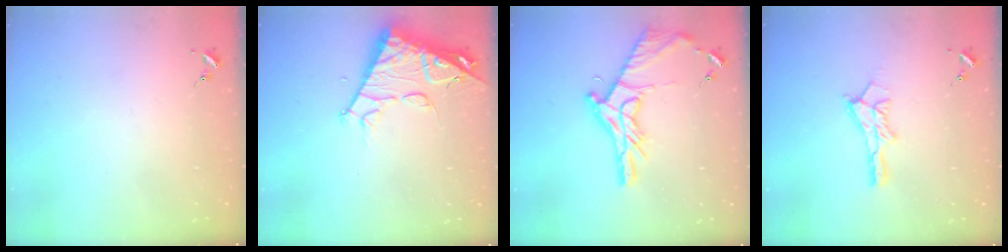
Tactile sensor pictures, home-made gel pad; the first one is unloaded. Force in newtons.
{"total": 12.8, "press": 12.7, "slide": 1.6}
{"total": 18.3, "press": 18.2, "slide": 1.3}
{"total": 11.5, "press": 11.4, "slide": 1.0}